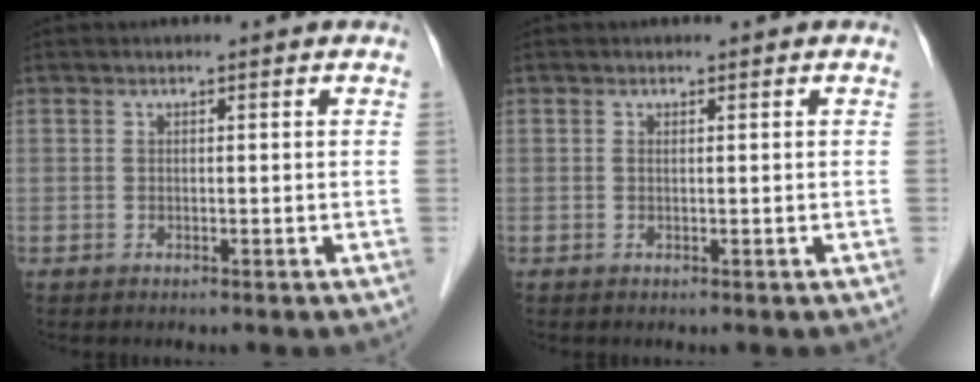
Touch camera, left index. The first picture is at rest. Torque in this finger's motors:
{"motor_torque": [-0.74, 0.26, 0.02, 0.01]}